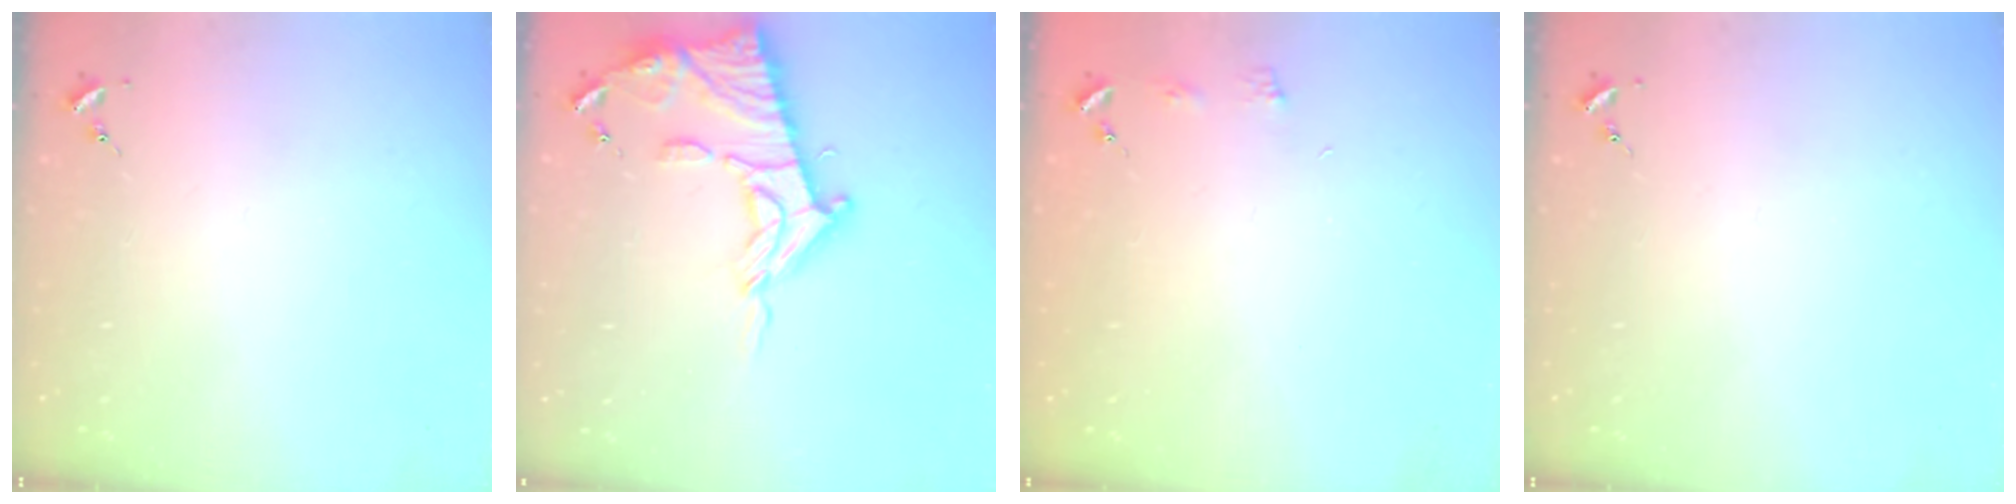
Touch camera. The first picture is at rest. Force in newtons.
{"total": 16.6, "press": 16.5, "slide": 1.3}
{"total": 3.5, "press": 3.4, "slide": 0.3}
{"total": 0.0}